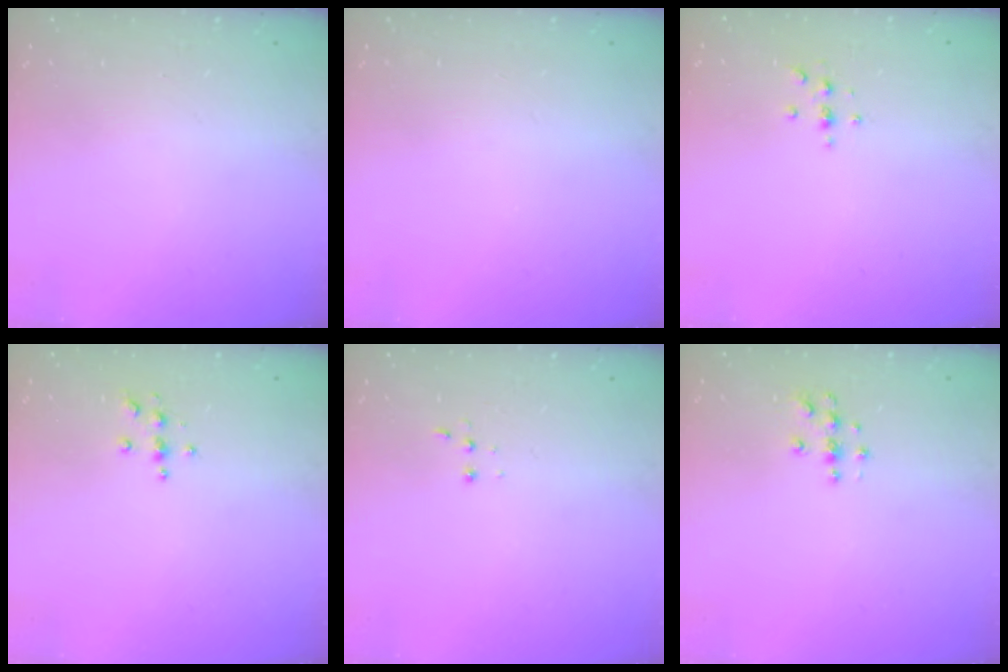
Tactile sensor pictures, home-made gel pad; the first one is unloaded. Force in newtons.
{"total": 0.0}
{"total": 2.2, "press": 2.1, "slide": 0.2}
{"total": 3.9, "press": 3.8, "slide": 0.5}
{"total": 2.7, "press": 2.7, "slide": 0.5}
{"total": 3.8, "press": 3.8, "slide": 0.4}